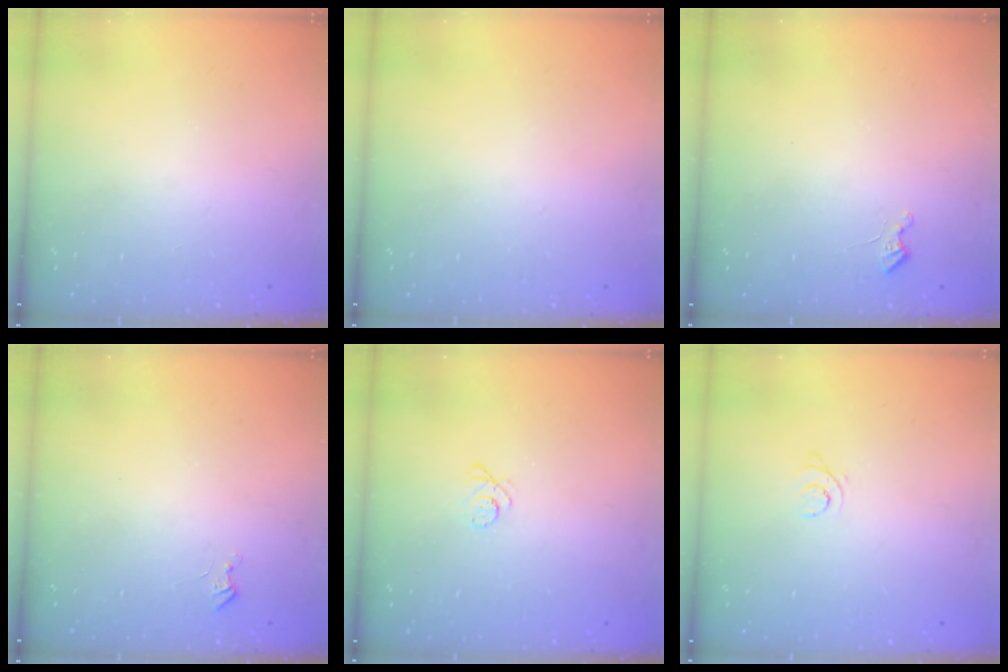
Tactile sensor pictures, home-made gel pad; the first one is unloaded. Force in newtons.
{"total": 0.0}
{"total": 2.6, "press": 2.6, "slide": 0.3}
{"total": 2.7, "press": 2.7, "slide": 0.3}
{"total": 2.6, "press": 2.6, "slide": 0.3}
{"total": 2.5, "press": 2.5, "slide": 0.3}